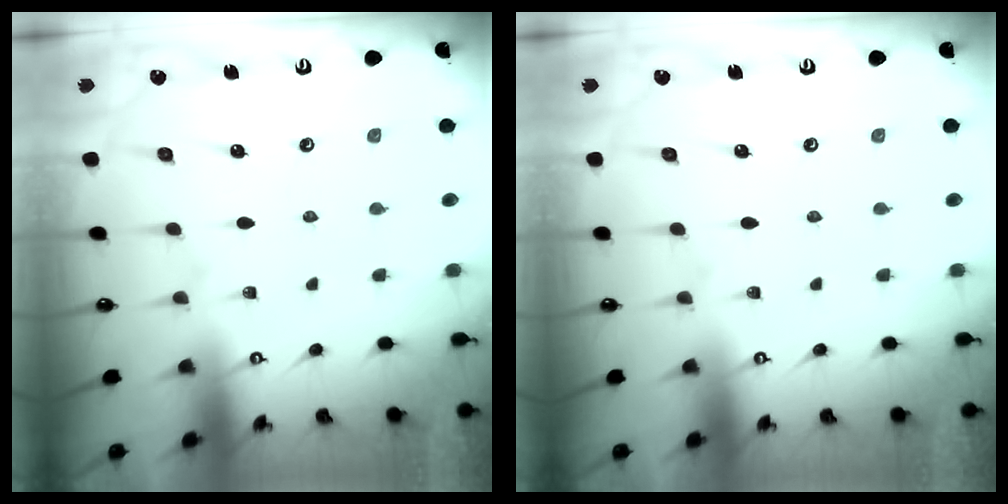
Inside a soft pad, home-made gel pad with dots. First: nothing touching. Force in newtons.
{"total": 0.0}